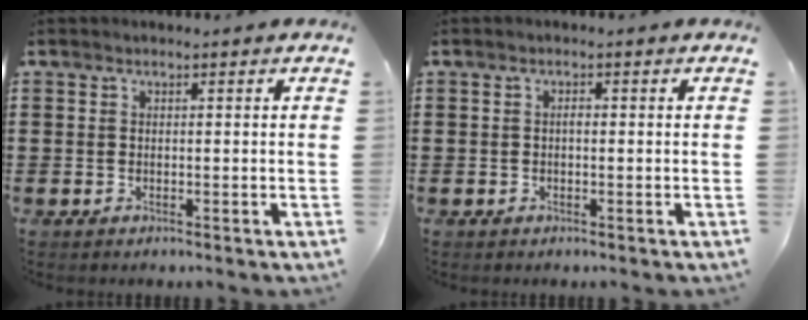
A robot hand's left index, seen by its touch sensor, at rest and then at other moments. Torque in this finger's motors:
{"motor_torque": [0.17, 0.07, 0.03, 0.01]}